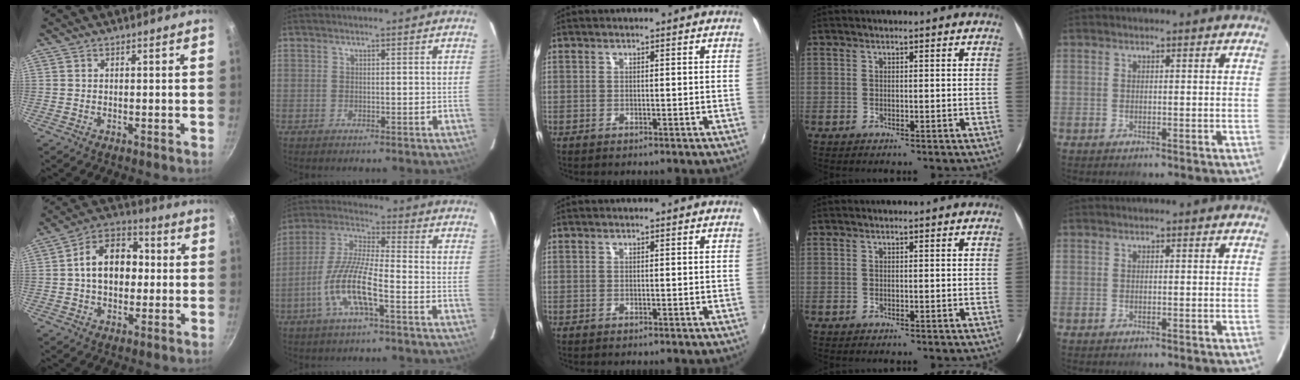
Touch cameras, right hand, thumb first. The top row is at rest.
{"thumb": {"total": 13.2, "force": [0.6, 9.4, 9.3], "torque": [-0.107, 0.030, -0.006]}, "index": {"total": 12.0, "force": [-5.1, 2.0, 10.7], "torque": [-0.225, -0.005, -0.101]}}